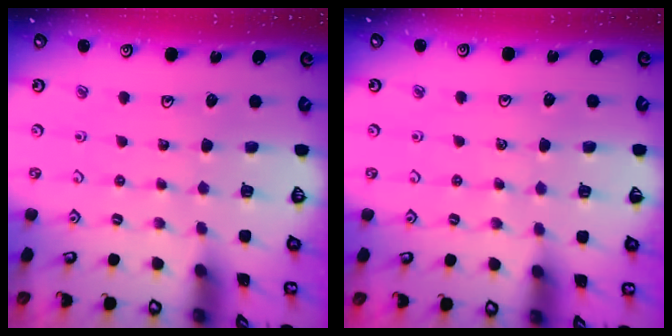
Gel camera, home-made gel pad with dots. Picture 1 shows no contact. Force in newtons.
{"total": 2.1, "press": 2.0, "slide": 0.5}